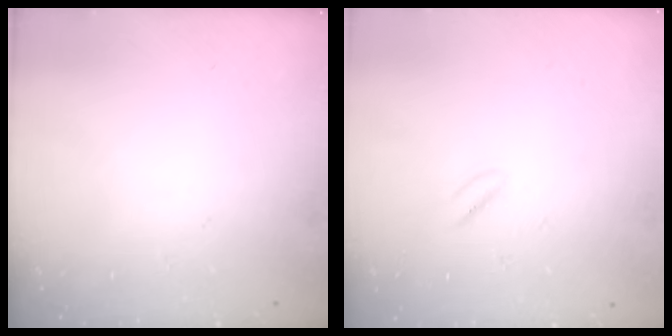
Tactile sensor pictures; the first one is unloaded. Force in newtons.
{"total": 0.8, "press": 0.4, "slide": 0.7}